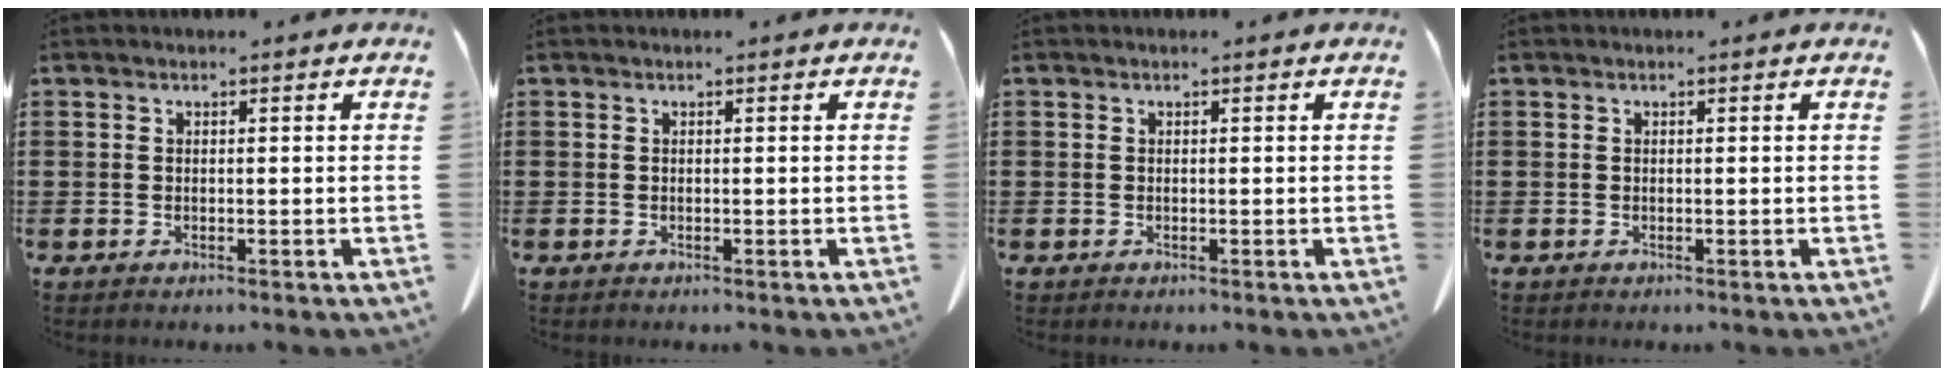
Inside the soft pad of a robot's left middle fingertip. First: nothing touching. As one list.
[{"total": 0.0}, {"total": 0.0}, {"total": 0.0}]